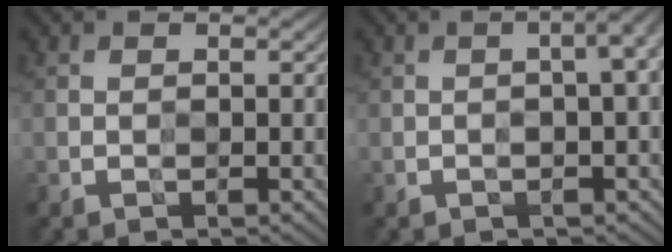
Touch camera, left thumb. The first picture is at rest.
{"total": 4.0, "force": [0.4, 1.2, 3.8], "torque": [-0.046, 0.013, 0.002]}